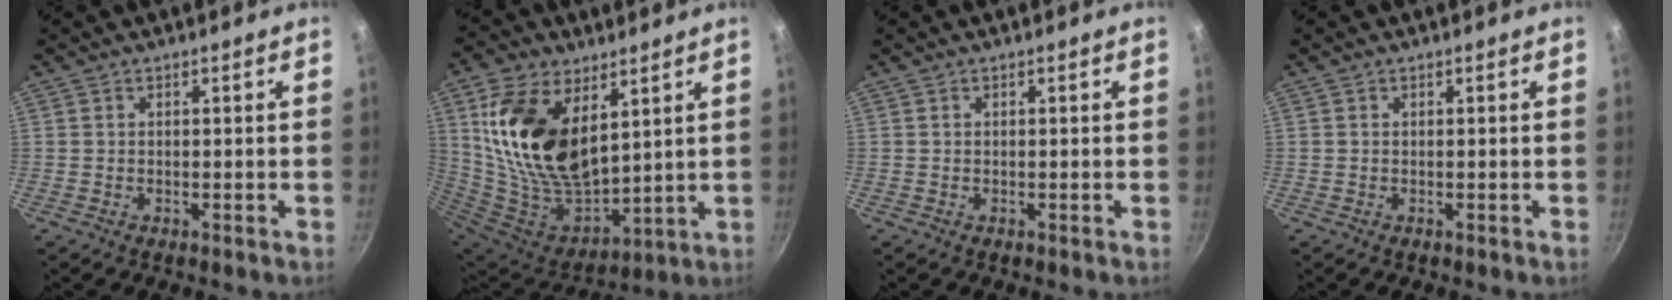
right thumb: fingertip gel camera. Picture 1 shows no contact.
{"total": 22.2, "force": [8.0, 12.9, 16.2], "torque": [-0.294, -0.055, 0.164]}
{"total": 0.0}
{"total": 0.0}